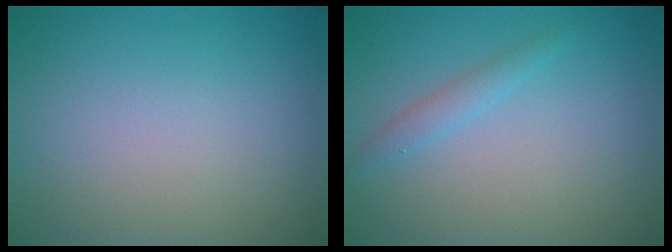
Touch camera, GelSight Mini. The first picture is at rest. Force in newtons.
{"total": 1.3, "press": 1.3, "slide": 0.0}